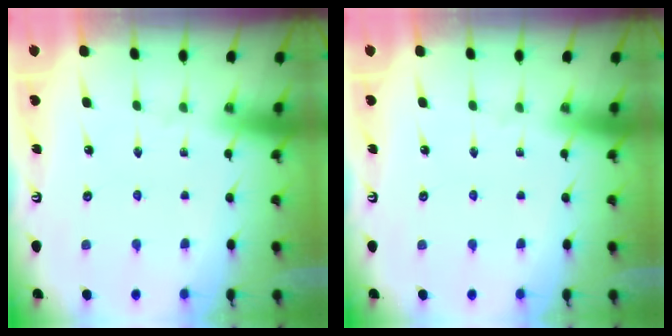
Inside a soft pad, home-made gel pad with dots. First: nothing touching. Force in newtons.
{"total": 0.0}